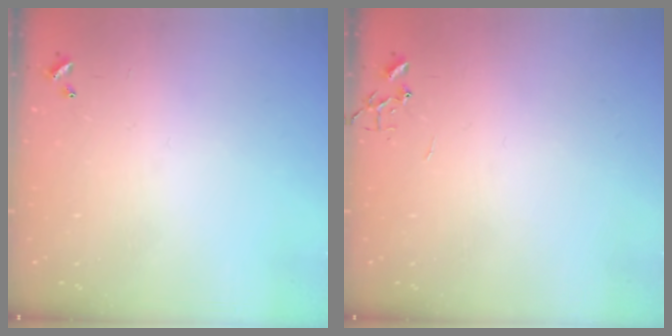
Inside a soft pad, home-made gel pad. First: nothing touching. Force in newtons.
{"total": 0.0}